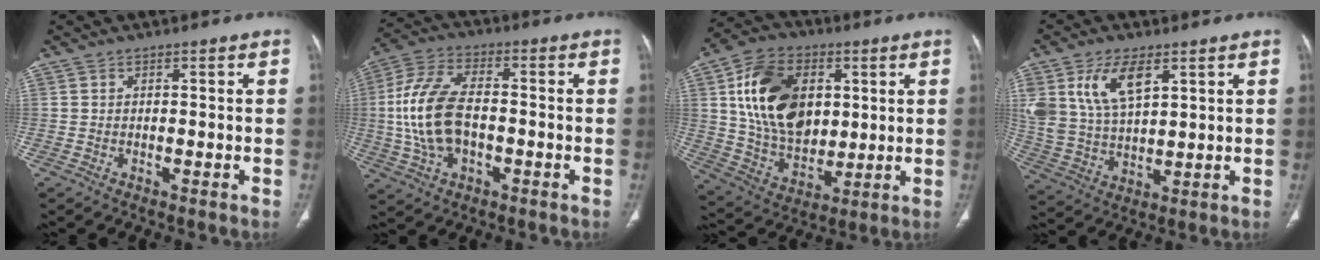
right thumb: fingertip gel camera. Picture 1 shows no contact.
{"total": 14.2, "force": [-1.2, 8.1, 11.6], "torque": [-0.242, 0.021, -0.022]}
{"total": 19.5, "force": [4.6, 13.3, 13.5], "torque": [-0.209, -0.011, 0.090]}
{"total": 11.9, "force": [5.4, 6.1, 8.7], "torque": [-0.167, -0.017, 0.116]}